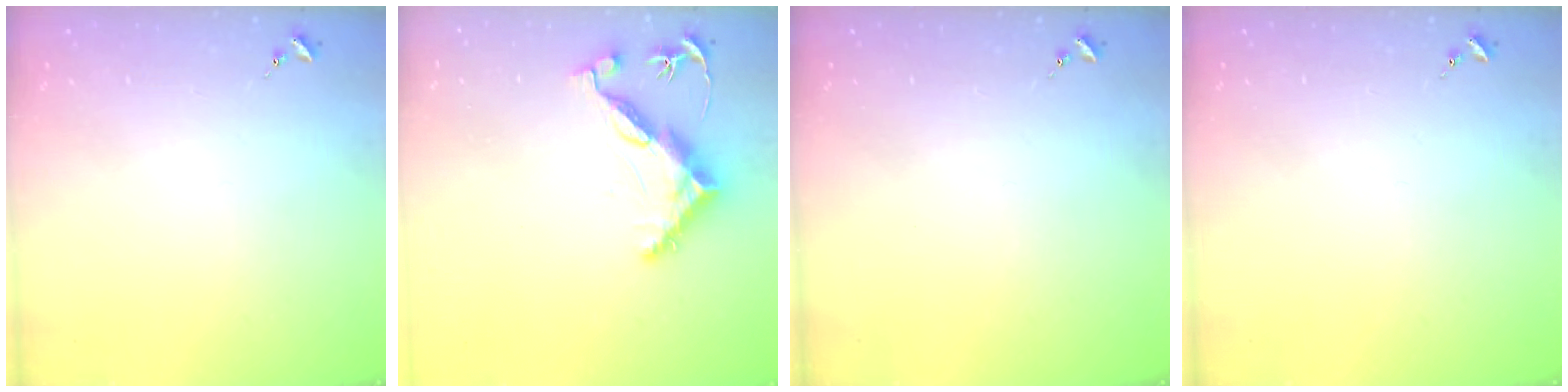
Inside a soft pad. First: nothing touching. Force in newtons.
{"total": 11.7, "press": 11.7, "slide": 1.0}
{"total": 0.0}
{"total": 0.0}